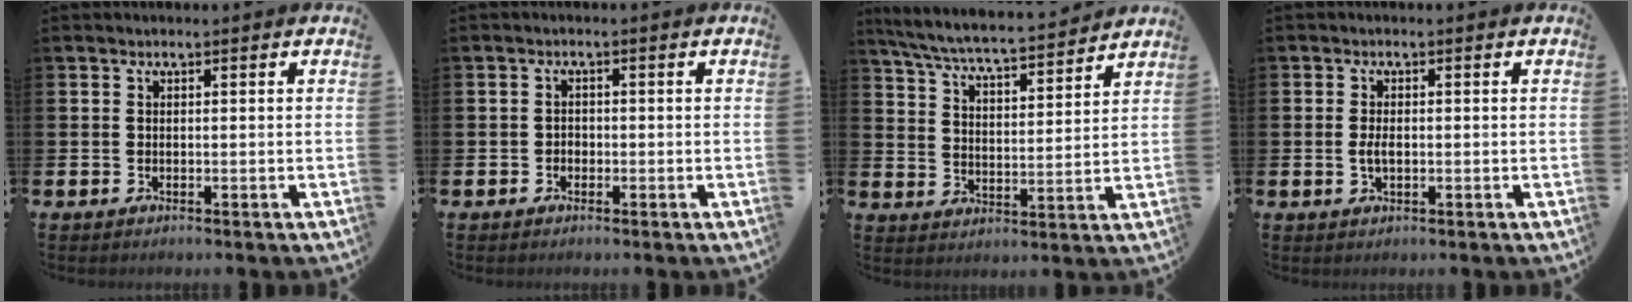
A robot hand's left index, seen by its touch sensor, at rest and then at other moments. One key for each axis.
{"total": 1.2, "fx": -0.6, "fy": 1.0, "fz": 0.3, "tx": -0.003, "ty": 0.002, "tz": -0.015}
{"total": 6.7, "fx": 6.3, "fy": 0.4, "fz": 2.2, "tx": -0.068, "ty": -0.046, "tz": 0.107}
{"total": 2.1, "fx": -0.2, "fy": 1.1, "fz": 1.8, "tx": -0.031, "ty": 0.001, "tz": -0.005}